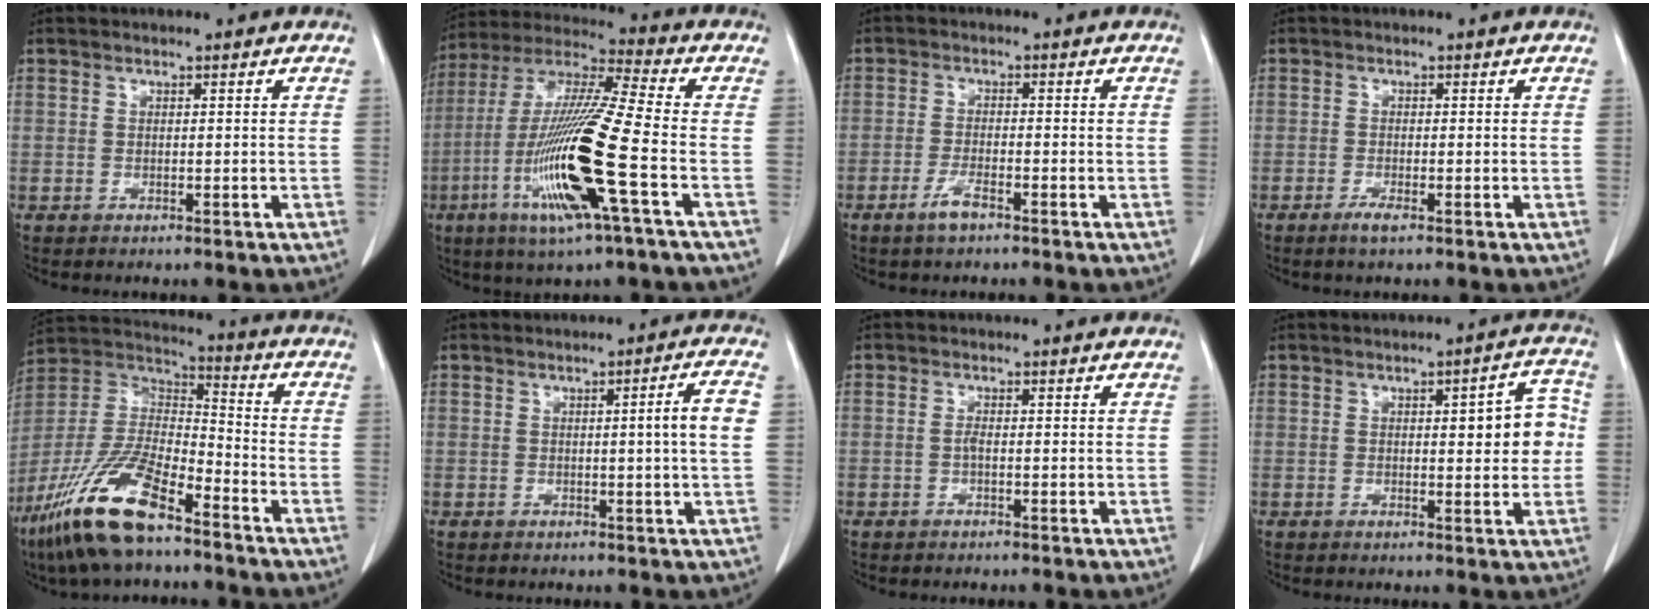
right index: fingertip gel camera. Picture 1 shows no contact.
{"total": 18.8, "force": [-5.8, 0.0, 17.8], "torque": [-0.374, -0.022, -0.118]}
{"total": 3.2, "force": [-2.2, 0.6, 2.2], "torque": [-0.049, -0.002, -0.042]}
{"total": 1.8, "force": [-1.1, 0.1, 1.3], "torque": [-0.030, -0.004, -0.023]}
{"total": 16.5, "force": [-10.9, 4.1, 11.7], "torque": [-0.253, -0.010, -0.207]}
{"total": 4.5, "force": [0.3, -0.8, 4.4], "torque": [-0.064, -0.001, 0.005]}
{"total": 0.7, "force": [-0.2, 0.0, 0.7], "torque": [-0.013, 0.001, -0.006]}
{"total": 6.7, "force": [0.6, 2.0, 6.4], "torque": [-0.076, 0.016, 0.008]}